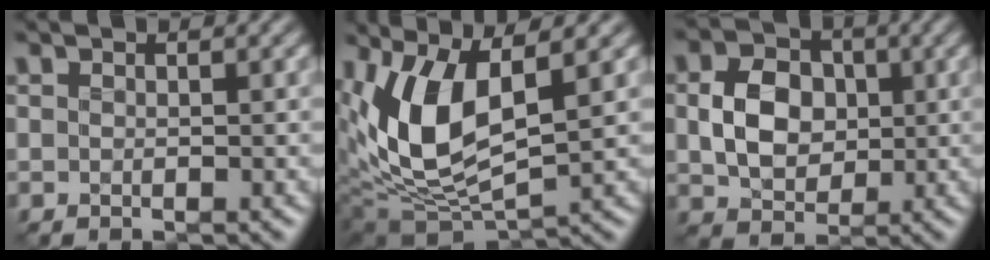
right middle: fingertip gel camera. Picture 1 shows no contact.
{"total": 8.7, "force": [1.5, 4.0, 7.6], "torque": [-0.155, -0.010, 0.026]}
{"total": 5.2, "force": [-0.3, 4.0, 3.3], "torque": [-0.067, 0.001, -0.011]}